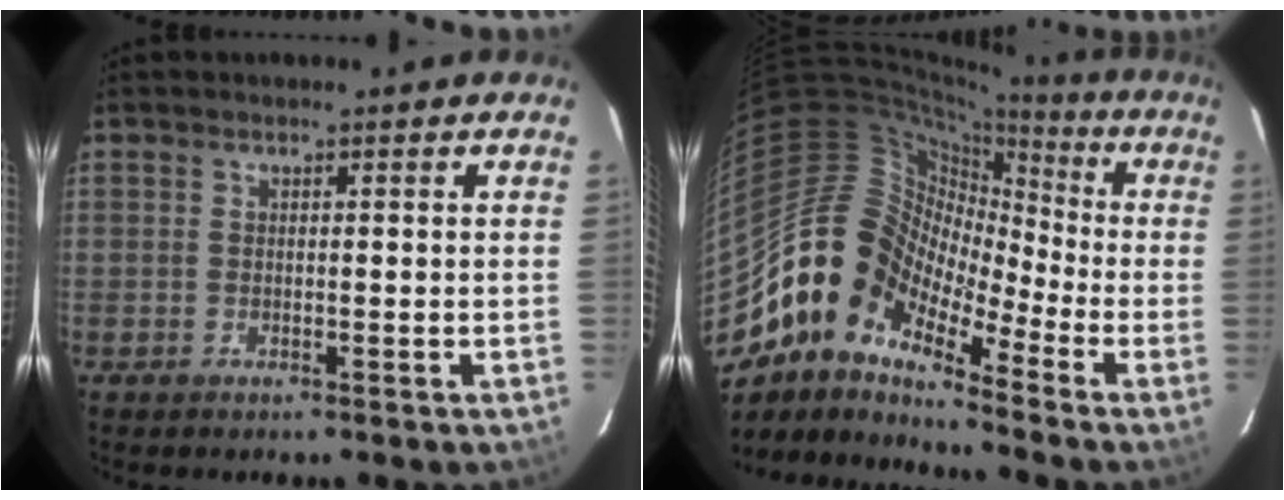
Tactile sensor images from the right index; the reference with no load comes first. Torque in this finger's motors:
{"motor_torque": [1.02, -1.12, 0.90, 0.10]}